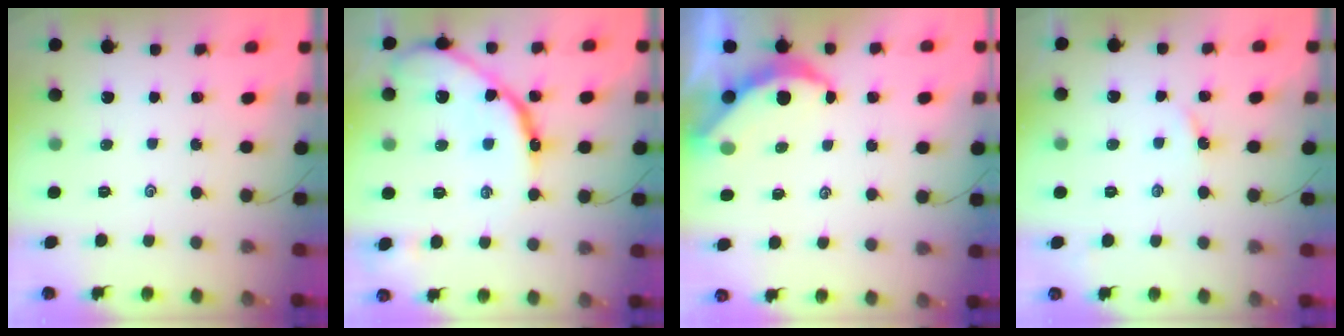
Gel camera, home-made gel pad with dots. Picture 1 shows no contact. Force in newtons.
{"total": 15.8, "press": 15.8, "slide": 1.1}
{"total": 5.5, "press": 5.5, "slide": 0.5}
{"total": 2.0, "press": 2.0, "slide": 0.3}